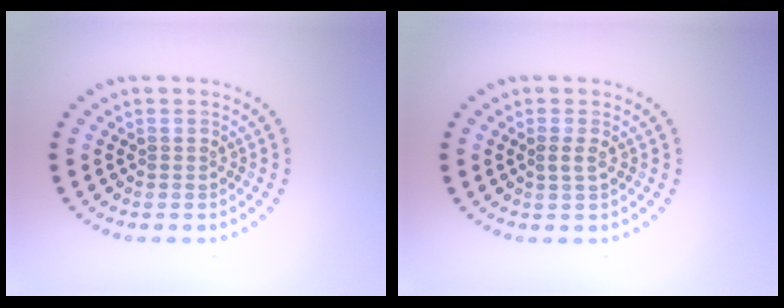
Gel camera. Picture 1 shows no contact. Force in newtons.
{"total": 1.0, "press": 0.9, "slide": 0.5}